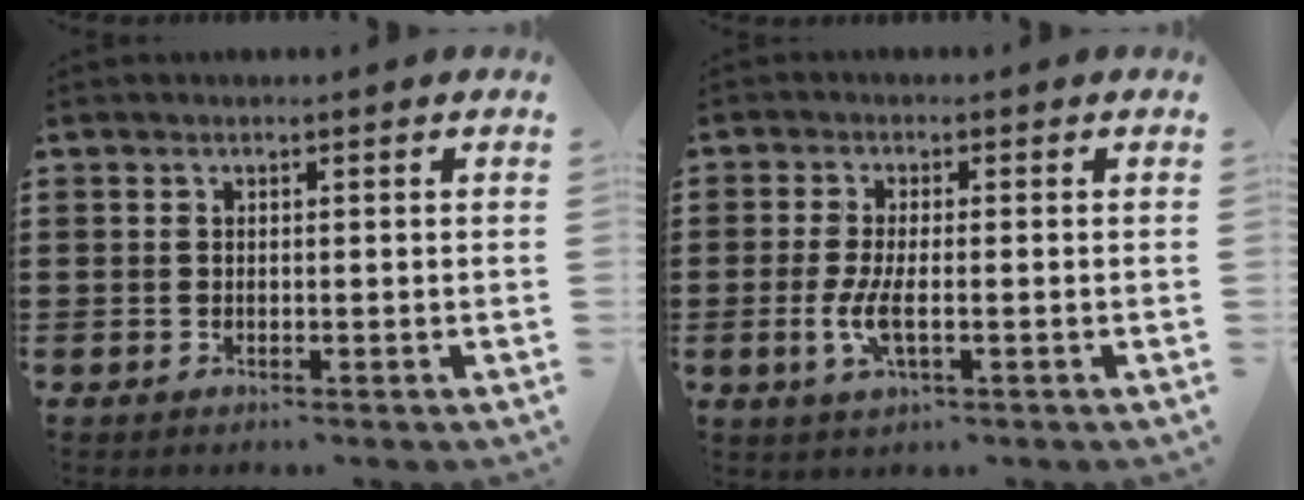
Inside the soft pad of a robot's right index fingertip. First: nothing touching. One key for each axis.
{"total": 4.6, "fx": -1.1, "fy": 1.4, "fz": 4.2, "tx": -0.098, "ty": -0.006, "tz": -0.028}